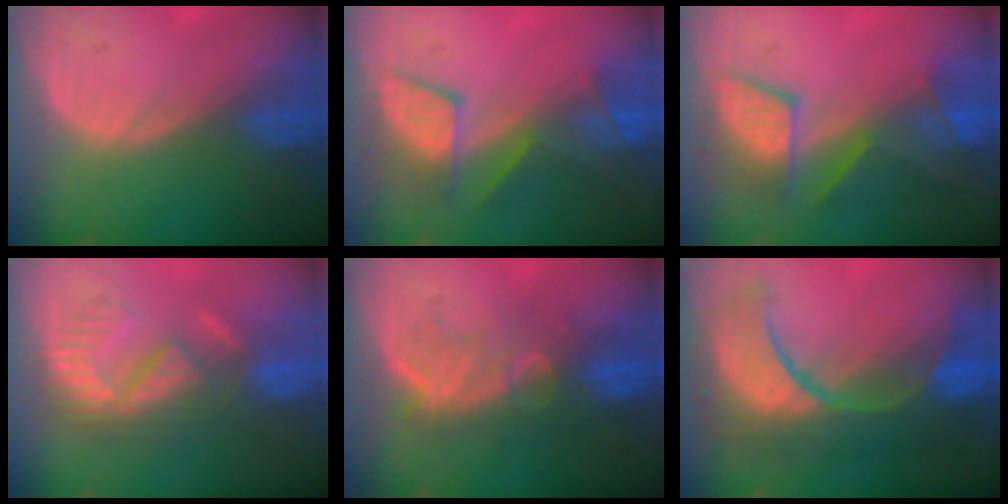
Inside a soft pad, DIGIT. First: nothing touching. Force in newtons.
{"total": 7.7, "press": 7.3, "slide": 2.6}
{"total": 8.8, "press": 8.2, "slide": 3.0}
{"total": 8.4, "press": 8.2, "slide": 1.9}
{"total": 9.6, "press": 8.7, "slide": 4.0}
{"total": 12.3, "press": 12.2, "slide": 1.4}